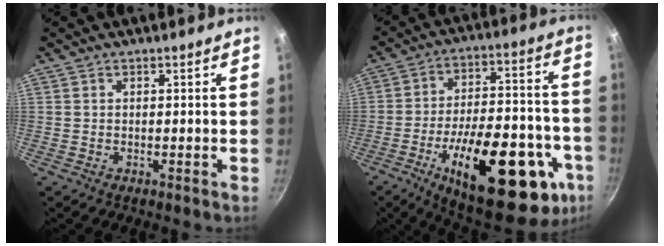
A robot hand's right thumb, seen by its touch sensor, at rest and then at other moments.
{"total": 31.7, "force": [-12.7, 13.5, 25.8], "torque": [-0.325, 0.049, -0.175]}